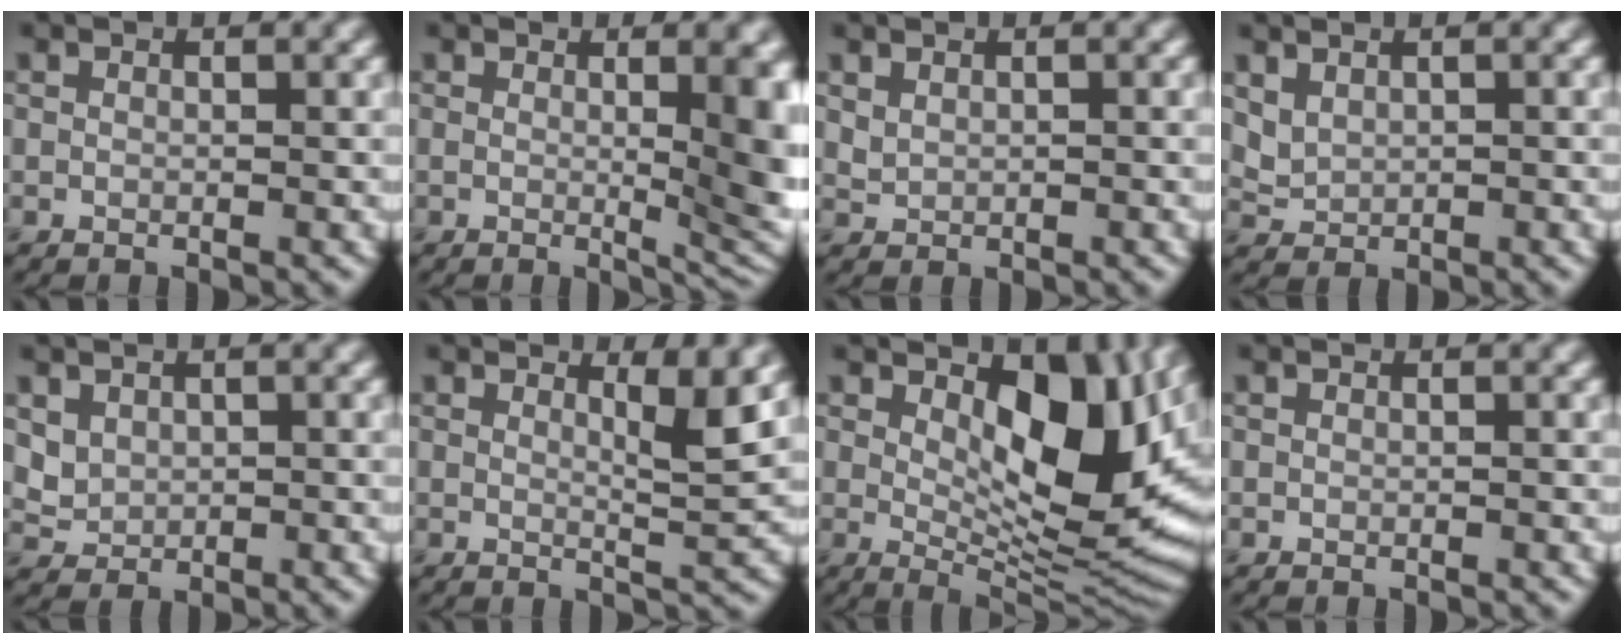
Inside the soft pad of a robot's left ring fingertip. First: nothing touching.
{"total": 8.9, "force": [0.8, 3.2, 8.3], "torque": [-0.061, -0.002, 0.013]}
{"total": 0.7, "force": [0.6, 0.4, 0.3], "torque": [-0.010, -0.002, 0.017]}
{"total": 1.4, "force": [0.9, 0.9, 0.6], "torque": [-0.014, -0.001, 0.025]}
{"total": 1.7, "force": [0.6, 1.4, 0.6], "torque": [-0.012, -0.005, 0.019]}
{"total": 3.3, "force": [1.5, 0.7, 2.8], "torque": [-0.036, -0.008, 0.022]}
{"total": 11.4, "force": [2.7, 5.2, 9.8], "torque": [-0.136, -0.009, 0.045]}
{"total": 0.0}